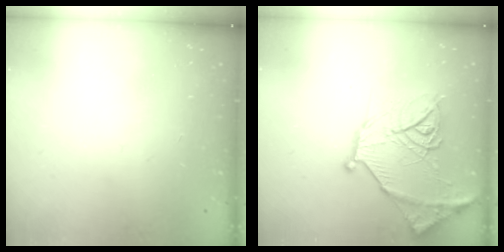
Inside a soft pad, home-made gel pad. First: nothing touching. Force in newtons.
{"total": 16.8, "press": 16.7, "slide": 1.5}